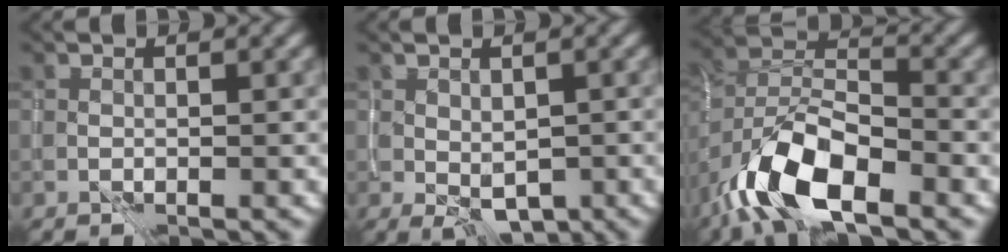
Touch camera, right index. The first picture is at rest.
{"total": 3.1, "force": [-0.3, 1.8, 2.4], "torque": [-0.036, -0.009, 0.001]}
{"total": 9.0, "force": [-5.1, 3.5, 6.5], "torque": [-0.116, 0.009, -0.103]}